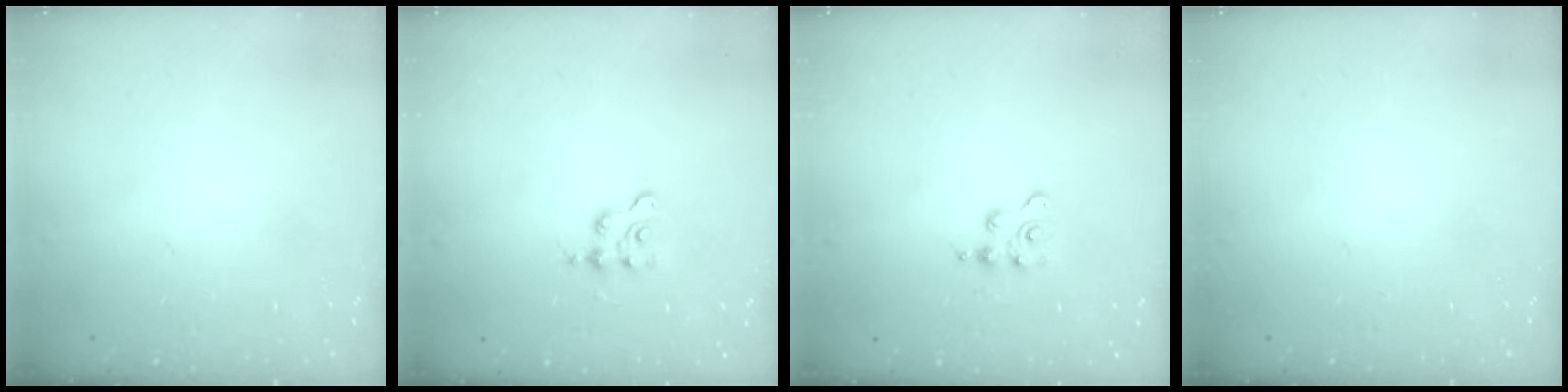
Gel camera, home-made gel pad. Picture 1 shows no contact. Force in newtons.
{"total": 2.3, "press": 2.3, "slide": 0.3}
{"total": 2.8, "press": 2.8, "slide": 0.4}
{"total": 0.0}